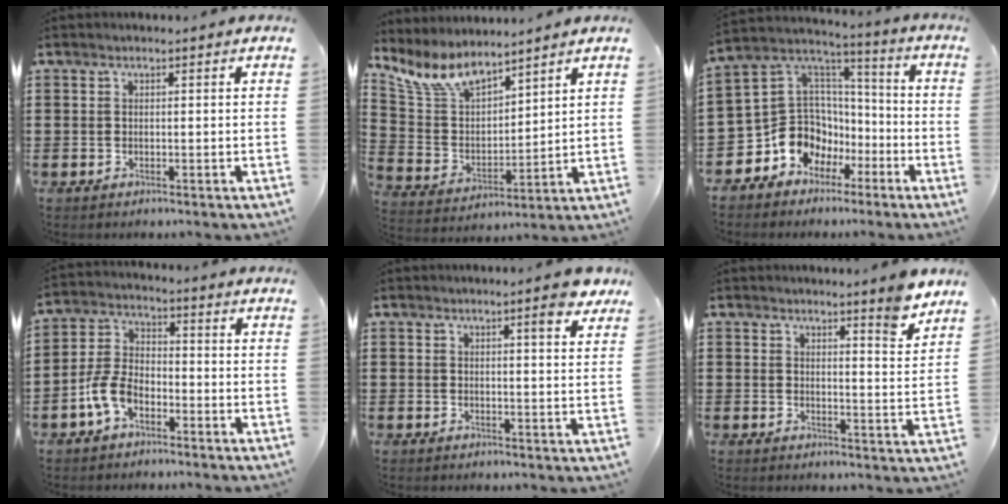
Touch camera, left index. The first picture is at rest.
{"total": 8.8, "force": [7.1, 3.2, 4.1], "torque": [-0.109, -0.022, 0.131]}
{"total": 10.5, "force": [-4.7, 9.1, 2.1], "torque": [-0.087, -0.008, -0.081]}
{"total": 6.6, "force": [-3.6, 3.6, 4.3], "torque": [-0.114, 0.004, -0.078]}
{"total": 3.6, "force": [2.7, 0.3, 2.4], "torque": [-0.038, -0.007, 0.044]}
{"total": 4.5, "force": [4.2, -0.3, 1.7], "torque": [-0.023, -0.028, 0.070]}